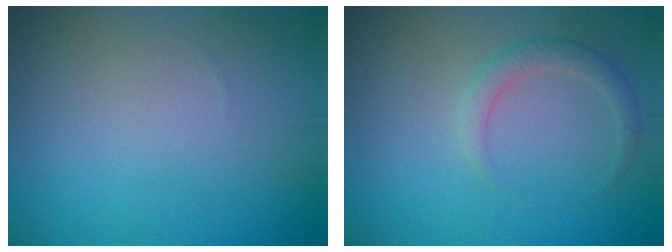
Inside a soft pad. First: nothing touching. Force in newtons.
{"total": 1.9, "press": 1.9, "slide": 0.1}